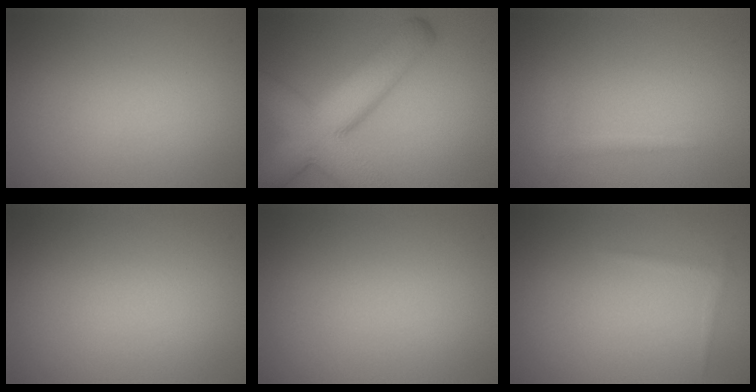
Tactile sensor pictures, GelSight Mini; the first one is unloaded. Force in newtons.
{"total": 9.6, "press": 9.6, "slide": 0.5}
{"total": 0.8, "press": 0.8, "slide": 0.0}
{"total": 0.0}
{"total": 0.0}
{"total": 0.6, "press": 0.6, "slide": 0.1}